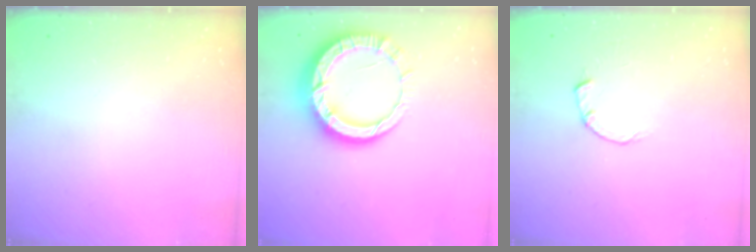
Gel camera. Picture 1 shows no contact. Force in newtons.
{"total": 12.6, "press": 12.6, "slide": 1.1}
{"total": 1.8, "press": 1.7, "slide": 0.3}